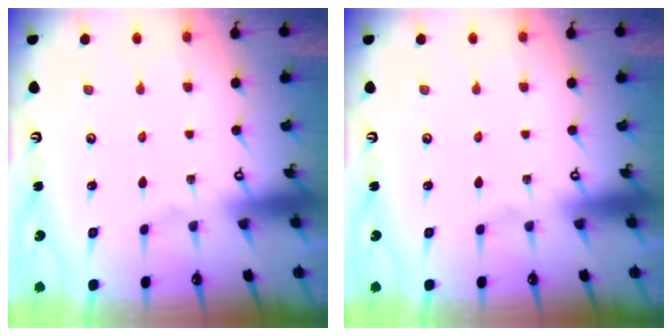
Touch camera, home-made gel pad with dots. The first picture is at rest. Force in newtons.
{"total": 0.0}